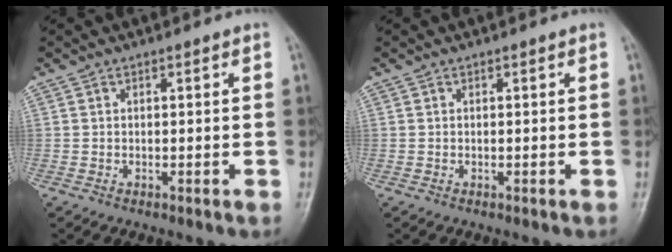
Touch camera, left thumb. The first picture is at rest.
{"total": 0.0}